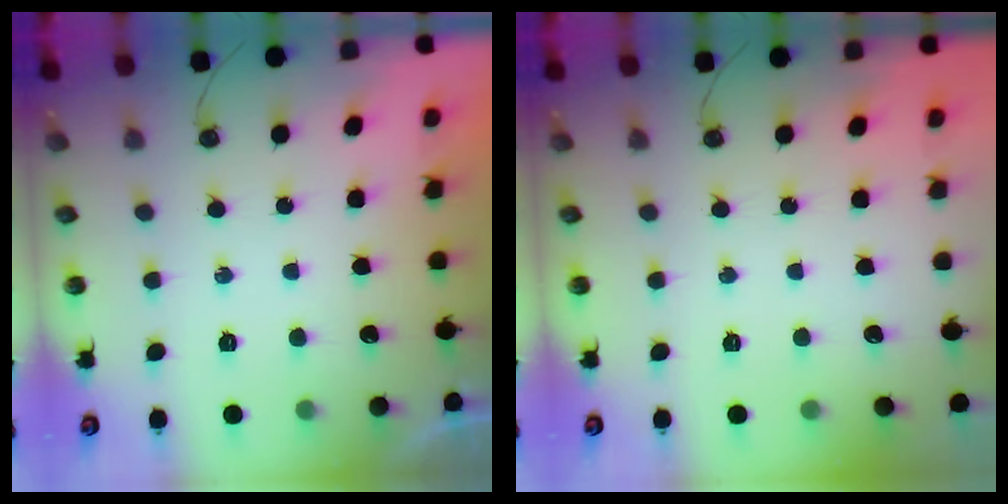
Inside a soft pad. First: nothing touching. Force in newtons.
{"total": 0.0}